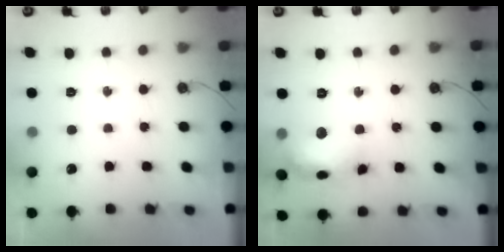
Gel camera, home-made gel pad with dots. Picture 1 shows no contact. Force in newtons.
{"total": 14.3, "press": 14.1, "slide": 2.0}